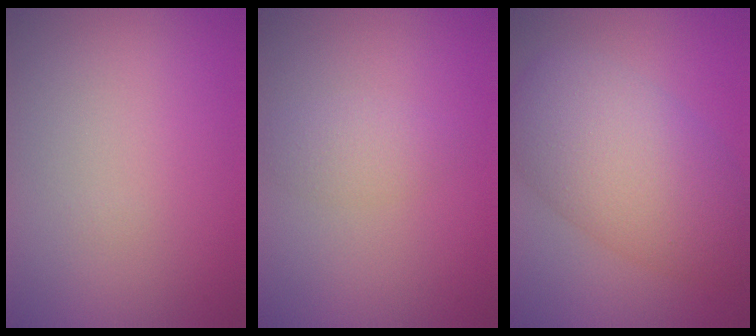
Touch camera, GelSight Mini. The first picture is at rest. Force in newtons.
{"total": 1.7, "press": 1.7, "slide": 0.1}
{"total": 9.0, "press": 9.0, "slide": 0.2}